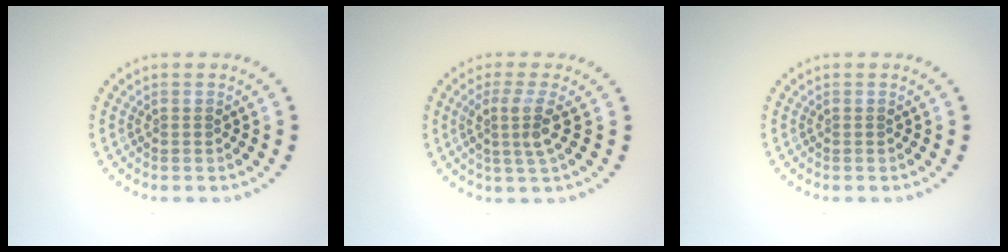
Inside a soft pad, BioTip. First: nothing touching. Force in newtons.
{"total": 2.6, "press": 2.0, "slide": 1.8}
{"total": 0.0}